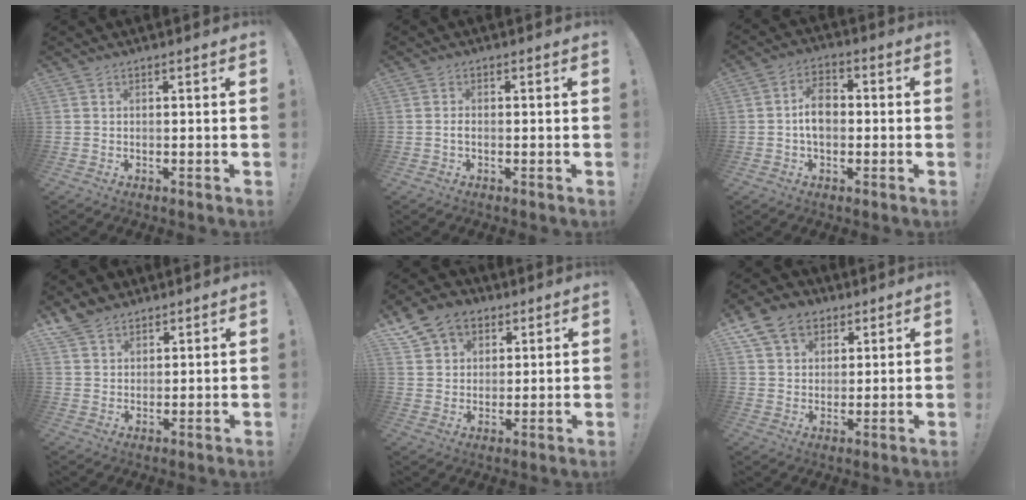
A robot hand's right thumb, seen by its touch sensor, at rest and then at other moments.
{"total": 1.2, "force": [-0.5, 0.4, 1.0], "torque": [-0.015, 0.003, -0.009]}
{"total": 8.1, "force": [-0.3, 5.6, 5.8], "torque": [-0.084, 0.011, -0.005]}
{"total": 6.9, "force": [5.3, 4.0, 1.5], "torque": [-0.030, -0.030, 0.106]}
{"total": 11.4, "force": [6.4, 8.7, 3.9], "torque": [-0.059, -0.034, 0.125]}
{"total": 11.9, "force": [6.3, 8.8, 4.8], "torque": [-0.081, -0.028, 0.125]}